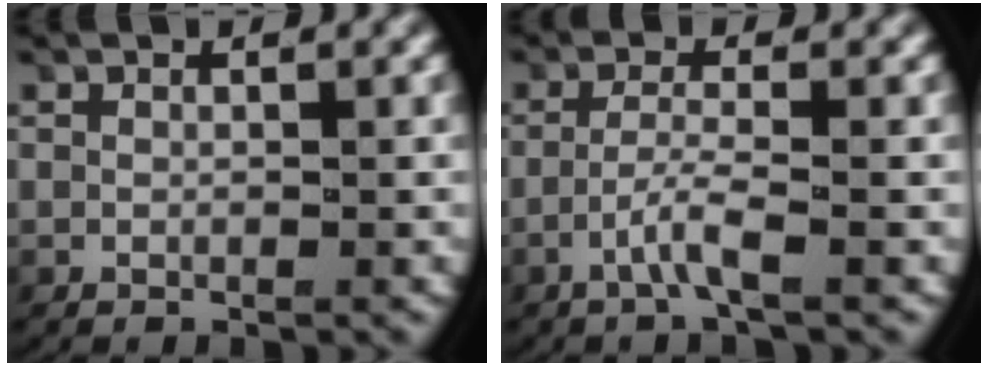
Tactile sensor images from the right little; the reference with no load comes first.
{"total": 2.5, "force": [-1.3, 0.0, 2.1], "torque": [-0.048, -0.006, -0.022]}